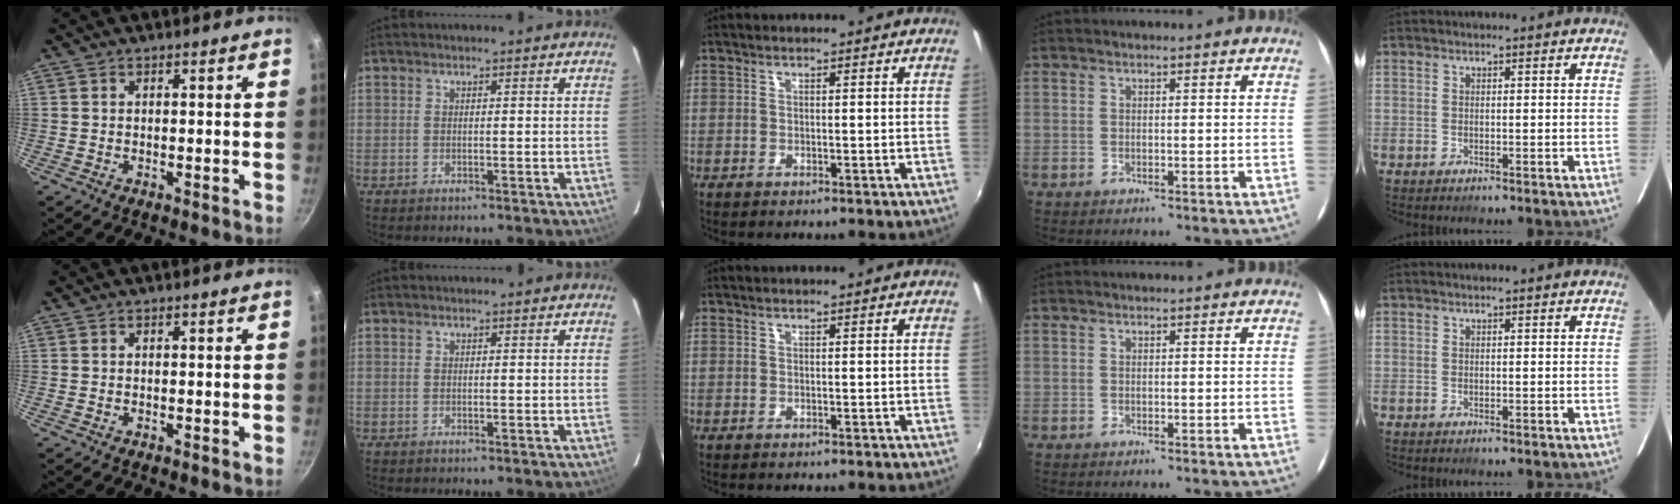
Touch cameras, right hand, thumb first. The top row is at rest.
{}